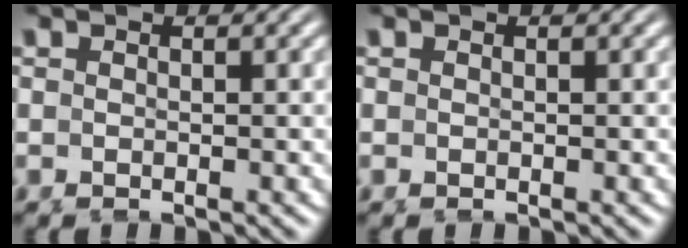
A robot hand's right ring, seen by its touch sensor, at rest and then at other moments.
{"total": 0.0}